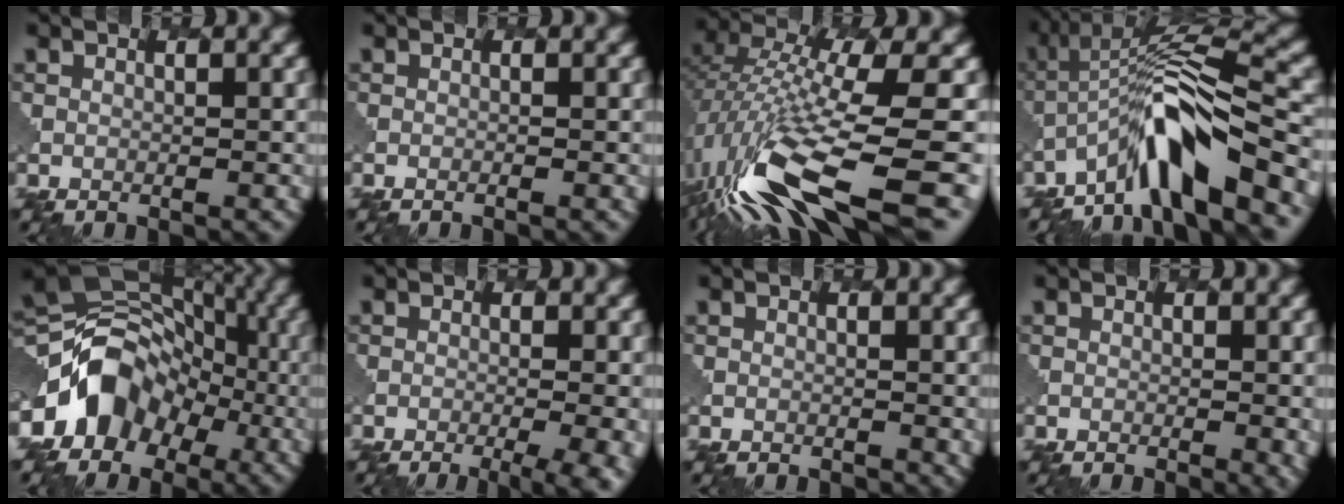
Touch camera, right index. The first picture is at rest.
{"total": 0.7, "force": [-0.2, 0.2, 0.6], "torque": [-0.002, -0.004, -0.009]}
{"total": 14.4, "force": [-6.1, 4.1, 12.4], "torque": [-0.266, -0.006, -0.095]}
{"total": 8.3, "force": [-5.0, 1.7, 6.4], "torque": [-0.110, 0.015, -0.093]}
{"total": 9.0, "force": [-3.1, 7.2, 4.4], "torque": [-0.050, 0.012, -0.065]}
{"total": 7.4, "force": [-2.0, 3.2, 6.4], "torque": [-0.042, 0.003, -0.016]}
{"total": 1.5, "force": [0.2, 0.8, 1.2], "torque": [-0.015, -0.007, 0.008]}
{"total": 2.3, "force": [-0.1, 0.8, 2.1], "torque": [-0.028, -0.009, 0.004]}